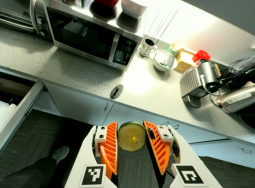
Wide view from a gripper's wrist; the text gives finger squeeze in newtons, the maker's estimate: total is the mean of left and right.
{"total": 9.5, "left": 9.8, "right": 9.3}